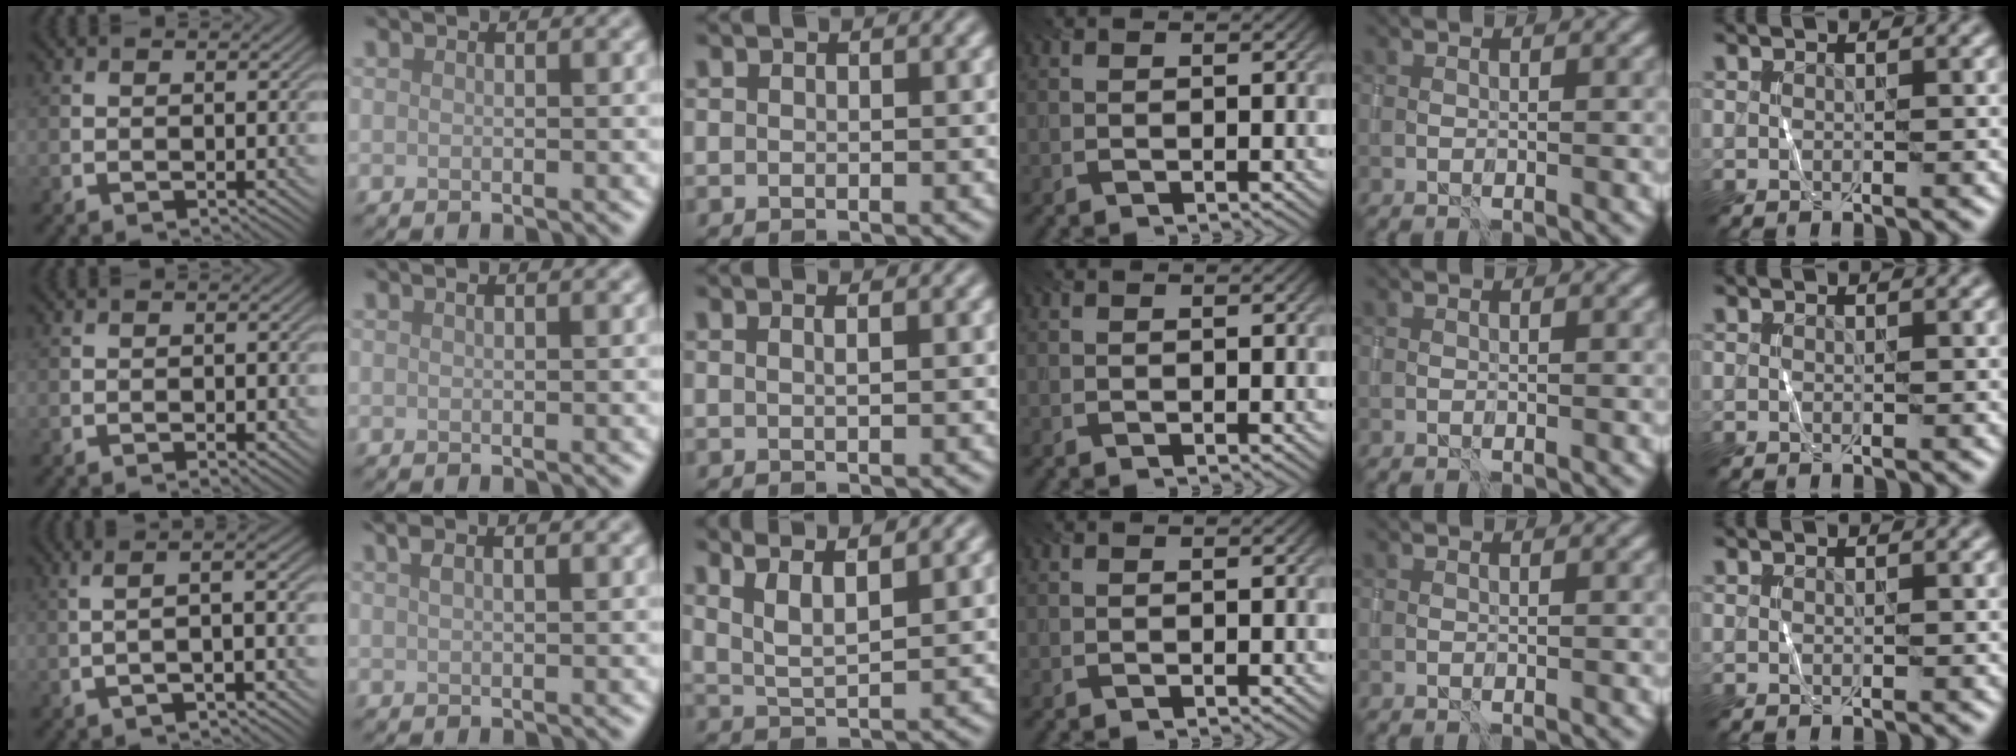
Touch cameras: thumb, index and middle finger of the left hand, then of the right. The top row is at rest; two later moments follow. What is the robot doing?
{"motion": "wrap", "object": "sponge"}